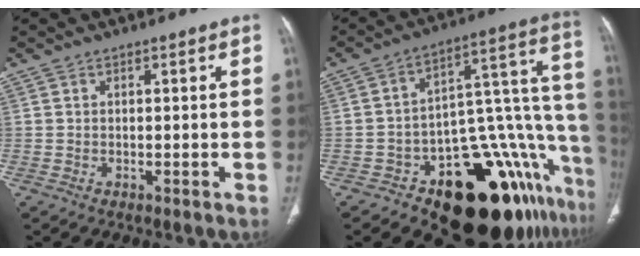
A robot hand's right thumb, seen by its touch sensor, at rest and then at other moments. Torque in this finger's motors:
{"motor_torque": [4.44, 0.57, 1.60, -1.17, 0.12]}